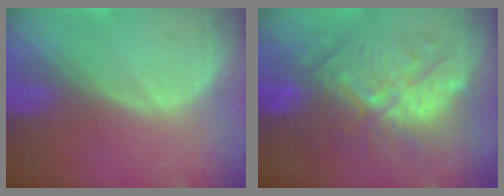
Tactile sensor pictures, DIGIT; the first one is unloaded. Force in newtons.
{"total": 9.8, "press": 9.7, "slide": 1.0}